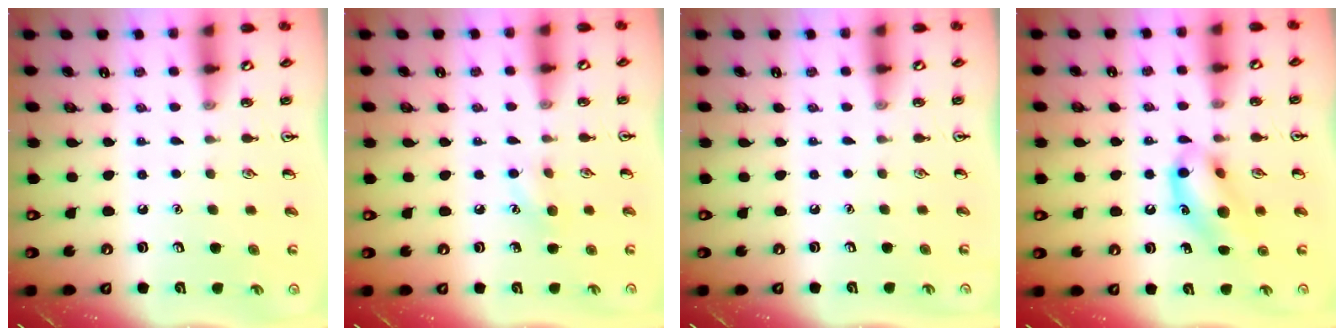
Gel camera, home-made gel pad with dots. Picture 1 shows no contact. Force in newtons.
{"total": 7.7, "press": 7.4, "slide": 1.9}
{"total": 0.0}
{"total": 12.6, "press": 12.4, "slide": 2.4}